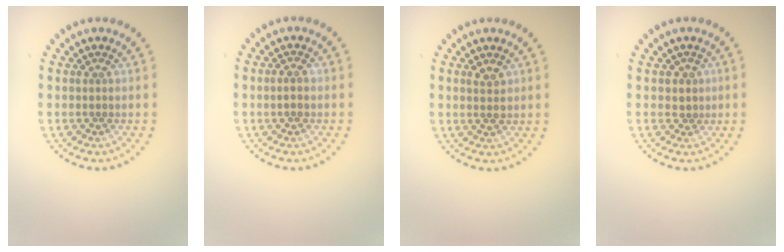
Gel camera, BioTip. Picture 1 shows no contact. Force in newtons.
{"total": 0.8, "press": 0.8, "slide": 0.1}
{"total": 1.4, "press": 1.4, "slide": 0.2}
{"total": 0.8, "press": 0.7, "slide": 0.5}